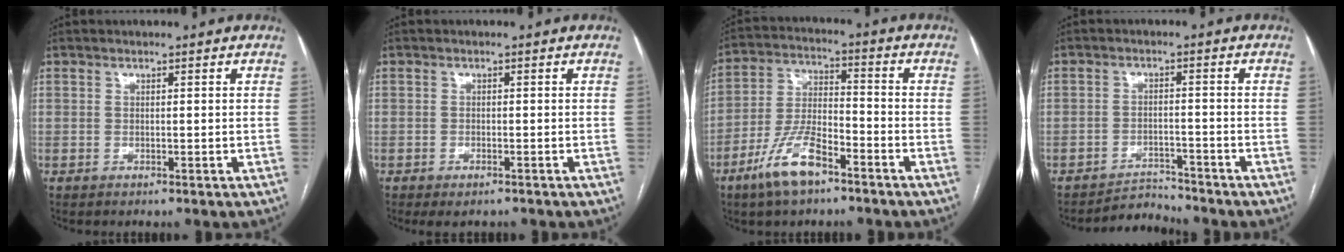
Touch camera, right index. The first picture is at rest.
{"total": 2.4, "force": [-1.8, 1.0, 1.3], "torque": [-0.017, -0.003, -0.020]}
{"total": 10.3, "force": [-6.4, 3.4, 7.2], "torque": [-0.156, 0.002, -0.120]}
{"total": 3.8, "force": [-3.7, 0.0, -0.9], "torque": [0.015, -0.005, -0.059]}